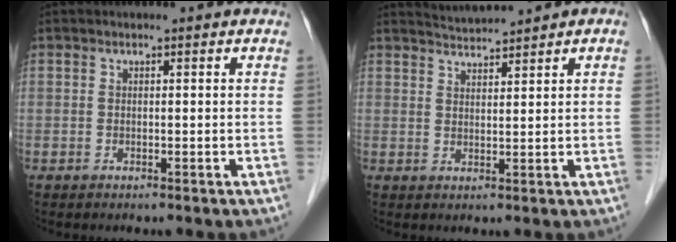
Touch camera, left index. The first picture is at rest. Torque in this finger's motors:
{"motor_torque": [-0.22, -0.57, -0.45, 0.01]}